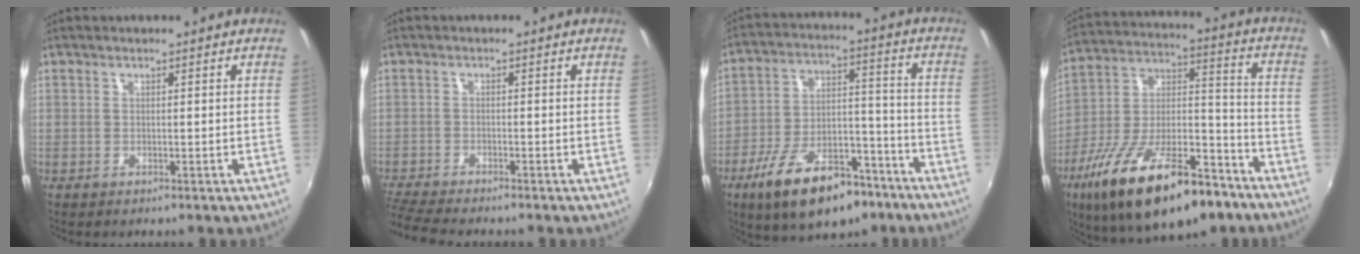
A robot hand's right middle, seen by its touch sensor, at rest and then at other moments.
{"total": 7.0, "force": [-6.4, 0.2, 2.8], "torque": [-0.081, -0.029, -0.114]}
{"total": 18.9, "force": [-11.9, 8.6, 11.9], "torque": [-0.219, 0.000, -0.178]}
{"total": 26.4, "force": [-15.9, 10.2, 18.5], "torque": [-0.321, -0.020, -0.250]}